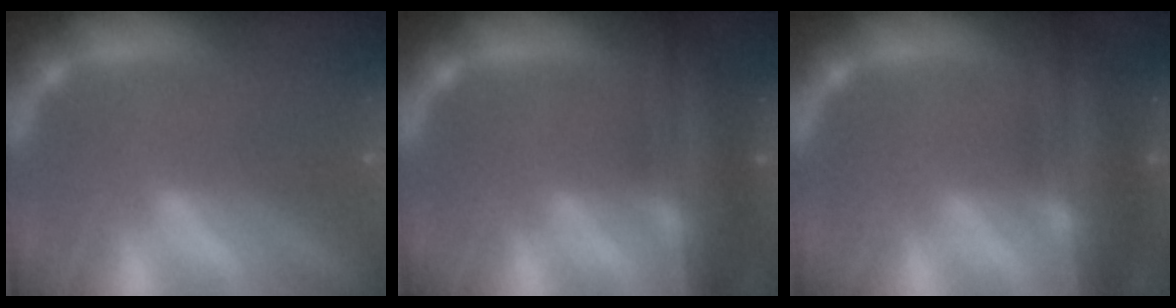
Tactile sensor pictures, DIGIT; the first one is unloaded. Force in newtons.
{"total": 8.9}
{"total": 8.5}